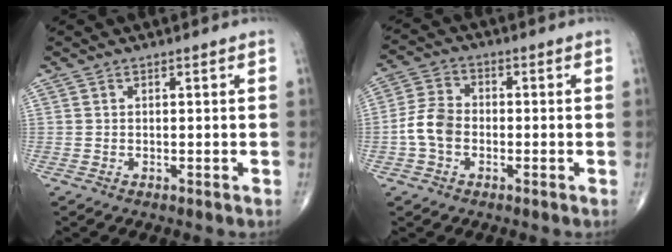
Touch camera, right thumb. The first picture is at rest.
{"total": 6.6, "force": [-1.6, 4.7, 4.3], "torque": [-0.081, 0.022, -0.041]}